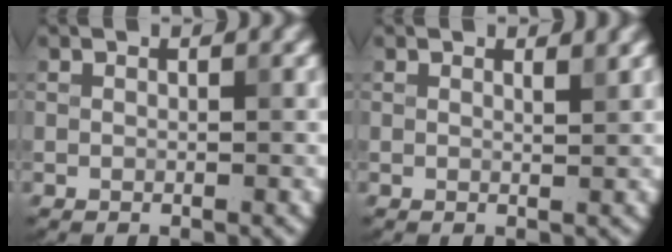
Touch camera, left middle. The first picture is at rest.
{"total": 0.8, "force": [0.7, 0.1, 0.4], "torque": [-0.004, 0.000, 0.011]}